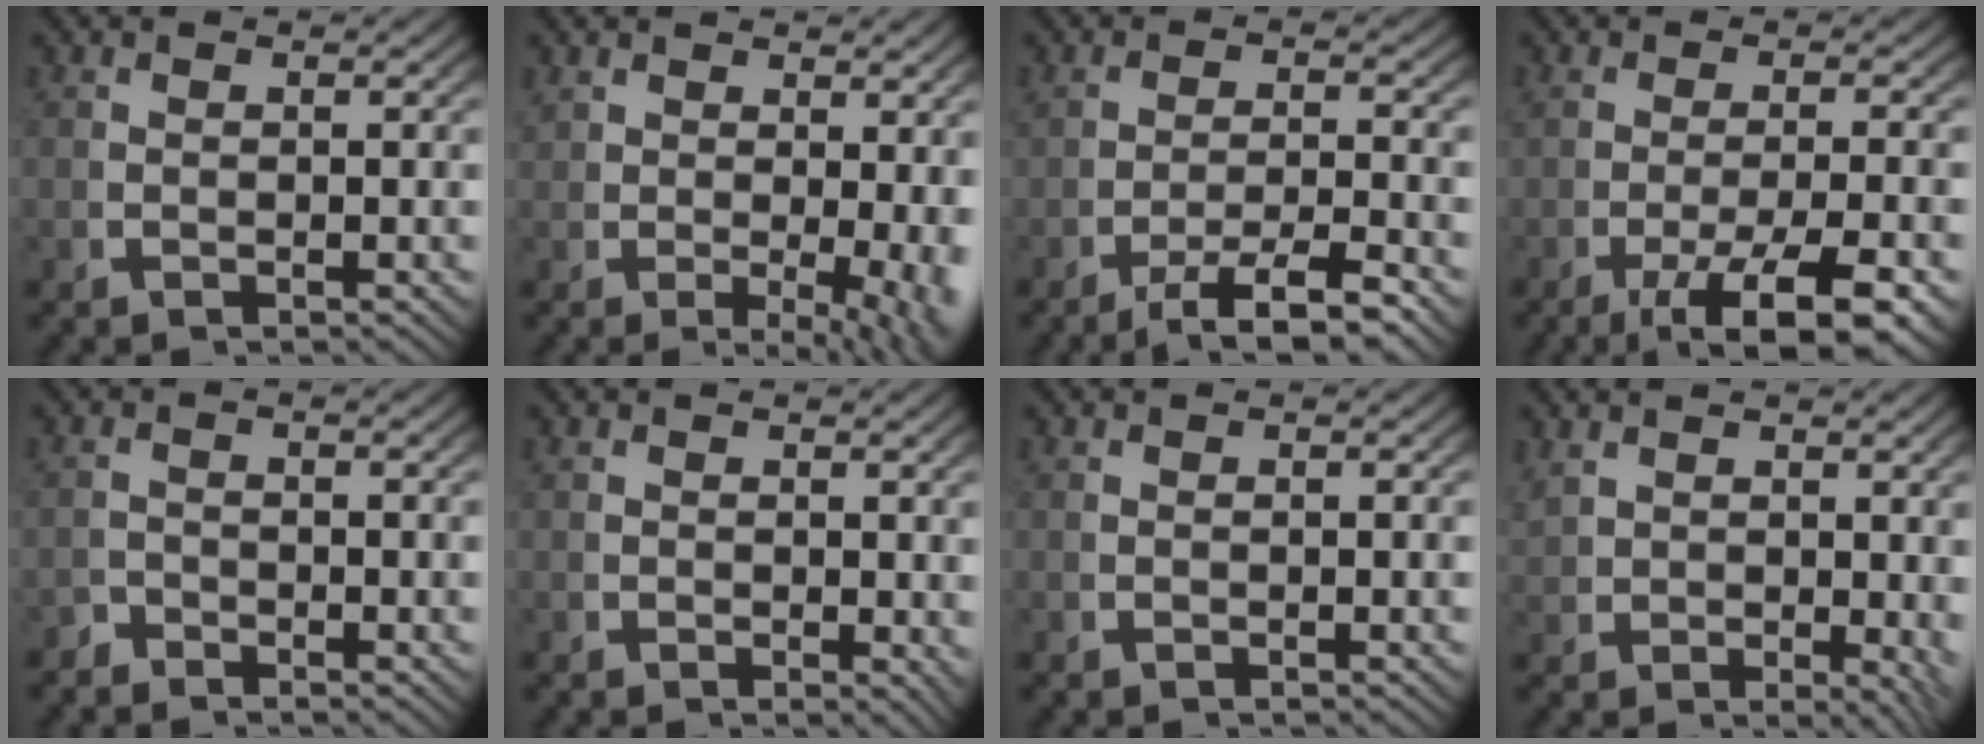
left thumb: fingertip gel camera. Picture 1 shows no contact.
{"total": 4.1, "force": [0.0, 1.7, 3.7], "torque": [-0.051, -0.024, 0.014]}
{"total": 4.5, "force": [-2.8, 1.5, 3.2], "torque": [-0.051, -0.010, -0.039]}
{"total": 6.8, "force": [-3.6, 2.5, 5.2], "torque": [-0.095, -0.021, -0.045]}
{"total": 1.5, "force": [-1.4, 0.2, -0.3], "torque": [0.013, -0.007, -0.030]}
{"total": 1.1, "force": [0.5, 0.5, 0.9], "torque": [-0.006, -0.005, 0.010]}
{"total": 0.0}
{"total": 2.5, "force": [1.3, 0.8, 1.9], "torque": [-0.025, -0.008, 0.039]}